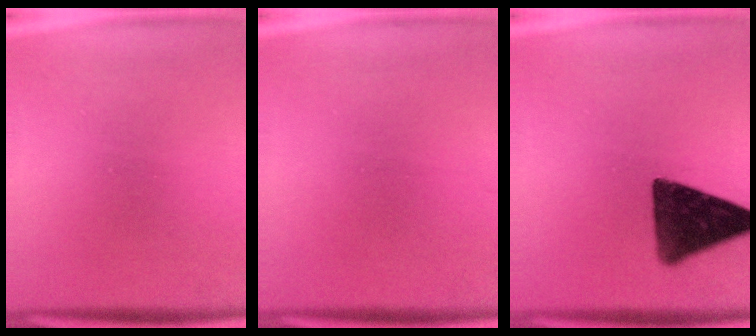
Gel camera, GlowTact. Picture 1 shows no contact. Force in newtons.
{"total": 1.1}
{"total": 13.8}